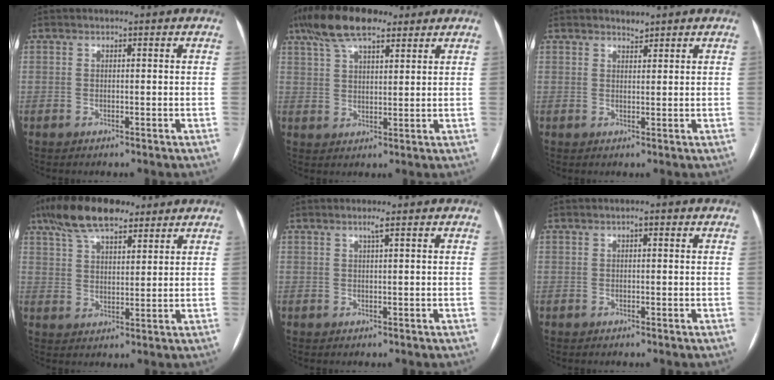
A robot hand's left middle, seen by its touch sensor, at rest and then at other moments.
{"total": 10.2, "force": [7.0, 3.4, 6.6], "torque": [-0.132, 0.030, 0.126]}
{"total": 1.1, "force": [1.1, 0.1, 0.0], "torque": [-0.005, -0.003, 0.019]}
{"total": 11.8, "force": [8.5, 4.1, 7.1], "torque": [-0.142, 0.030, 0.152]}
{"total": 0.9, "force": [0.5, -0.3, 0.7], "torque": [-0.018, -0.001, 0.013]}
{"total": 0.6, "force": [0.2, 0.2, 0.6], "torque": [-0.007, 0.003, 0.002]}